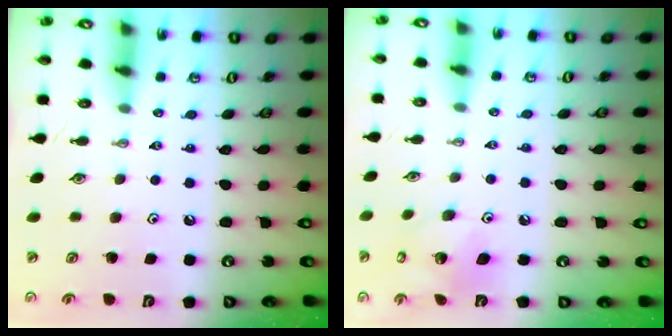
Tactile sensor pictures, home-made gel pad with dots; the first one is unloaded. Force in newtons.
{"total": 9.3, "press": 9.3, "slide": 0.2}